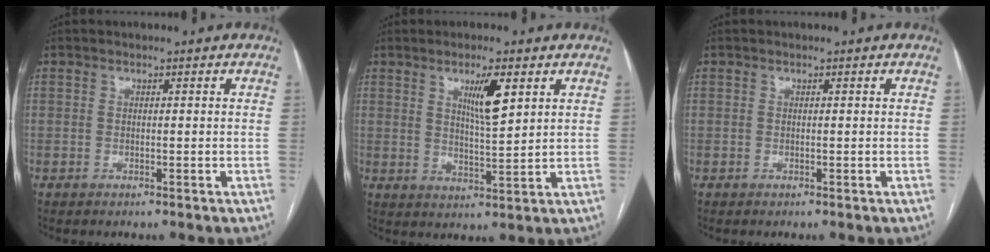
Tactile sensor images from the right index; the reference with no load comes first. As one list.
[{"total": 6.1, "force": [2.8, 0.8, 5.4], "torque": [-0.093, -0.006, 0.050]}, {"total": 0.0}]